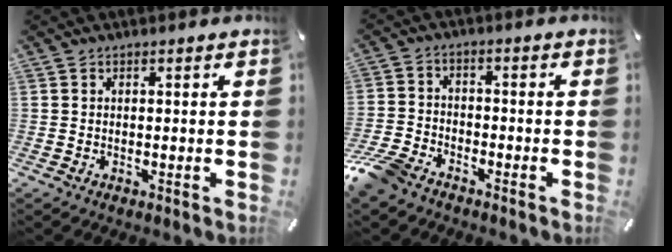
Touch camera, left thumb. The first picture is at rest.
{"total": 7.8, "force": [-6.2, 3.6, 2.9], "torque": [-0.071, 0.024, -0.124]}